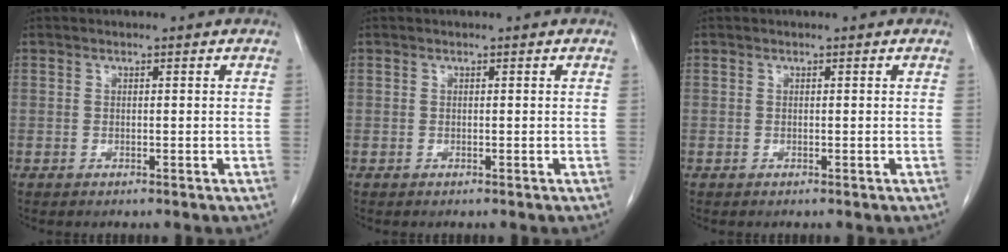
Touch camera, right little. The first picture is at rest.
{"total": 0.0}
{"total": 0.0}